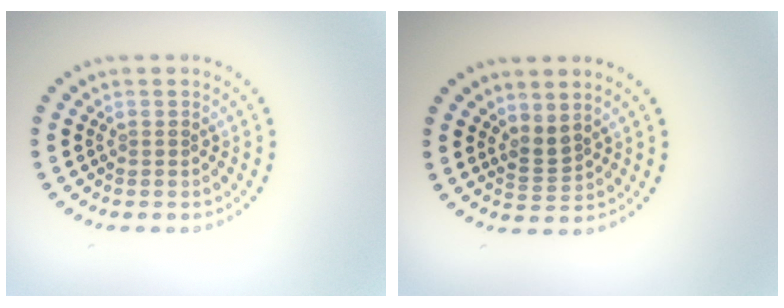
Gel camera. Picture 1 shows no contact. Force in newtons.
{"total": 1.9, "press": 1.4, "slide": 1.3}